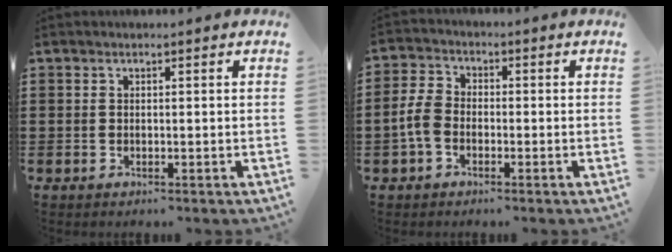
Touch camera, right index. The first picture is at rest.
{"total": 4.6, "force": [-1.5, 3.1, 3.1], "torque": [-0.086, -0.002, -0.034]}